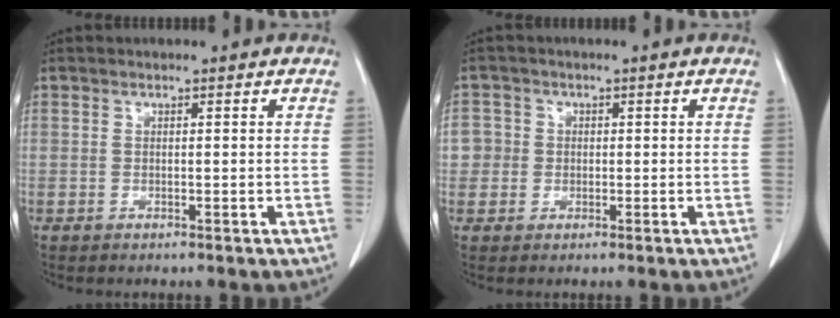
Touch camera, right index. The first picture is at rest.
{"total": 3.1, "force": [0.1, 3.1, 0.1], "torque": [0.015, 0.010, -0.001]}